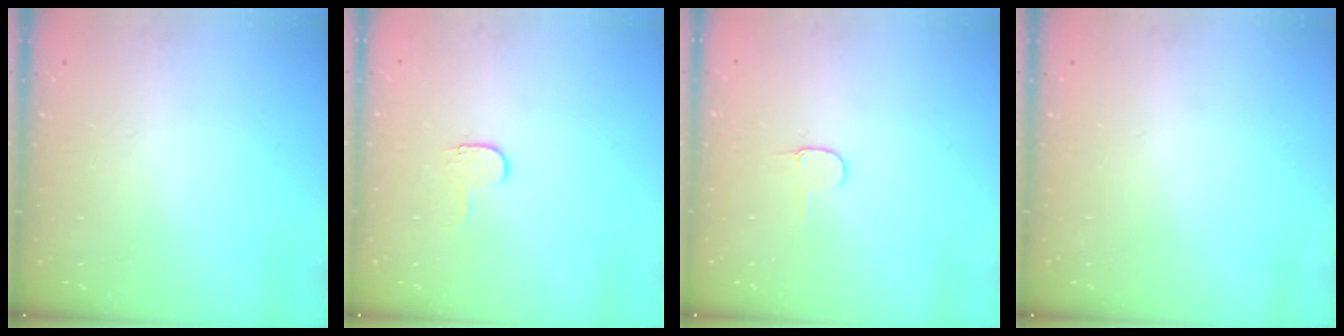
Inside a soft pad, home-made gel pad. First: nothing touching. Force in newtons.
{"total": 3.4, "press": 3.4, "slide": 0.4}
{"total": 3.8, "press": 3.8, "slide": 0.4}
{"total": 0.0}